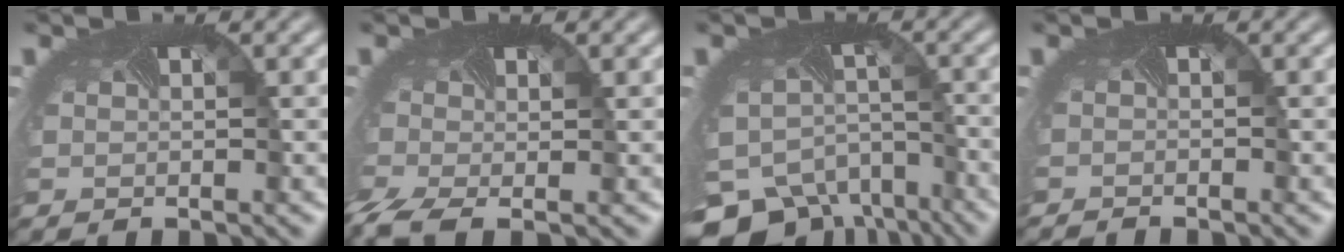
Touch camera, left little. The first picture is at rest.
{"total": 4.9, "force": [-2.9, 2.0, 3.4], "torque": [-0.098, -0.029, -0.055]}
{"total": 12.7, "force": [-9.3, 7.7, 4.1], "torque": [-0.101, -0.053, -0.113]}
{"total": 1.3, "force": [-1.3, -0.4, -0.2], "torque": [-0.003, -0.013, -0.023]}